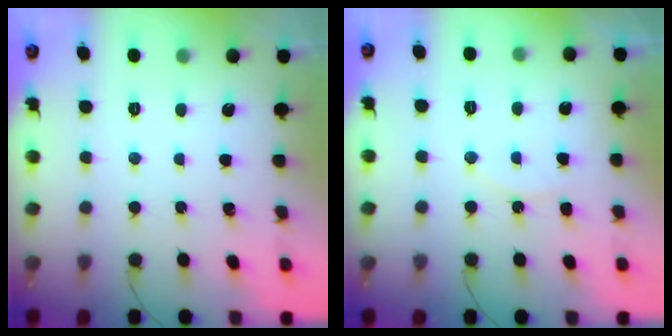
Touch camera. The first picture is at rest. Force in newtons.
{"total": 8.2, "press": 8.2, "slide": 0.3}